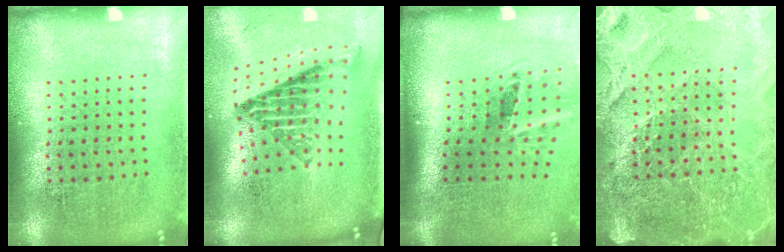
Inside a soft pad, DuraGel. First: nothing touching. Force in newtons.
{"total": 1.9, "press": 1.4, "slide": 1.2}
{"total": 2.0, "press": 1.2, "slide": 1.6}
{"total": 4.4, "press": 4.1, "slide": 1.6}